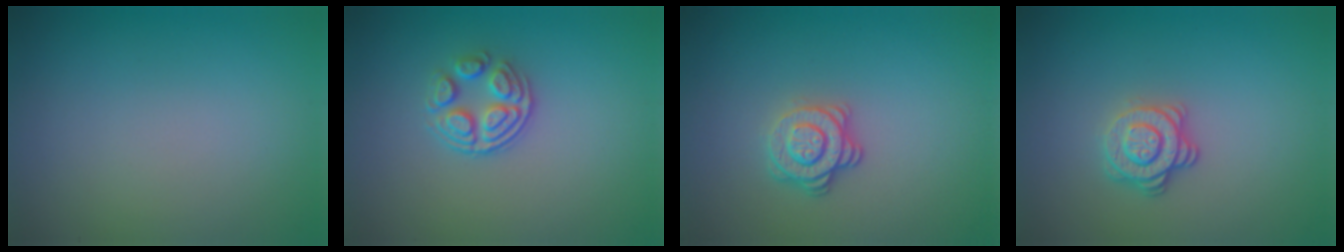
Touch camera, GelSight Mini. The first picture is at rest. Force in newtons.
{"total": 3.1, "press": 2.6, "slide": 1.8}
{"total": 2.8, "press": 2.5, "slide": 1.3}
{"total": 2.8, "press": 2.5, "slide": 1.3}